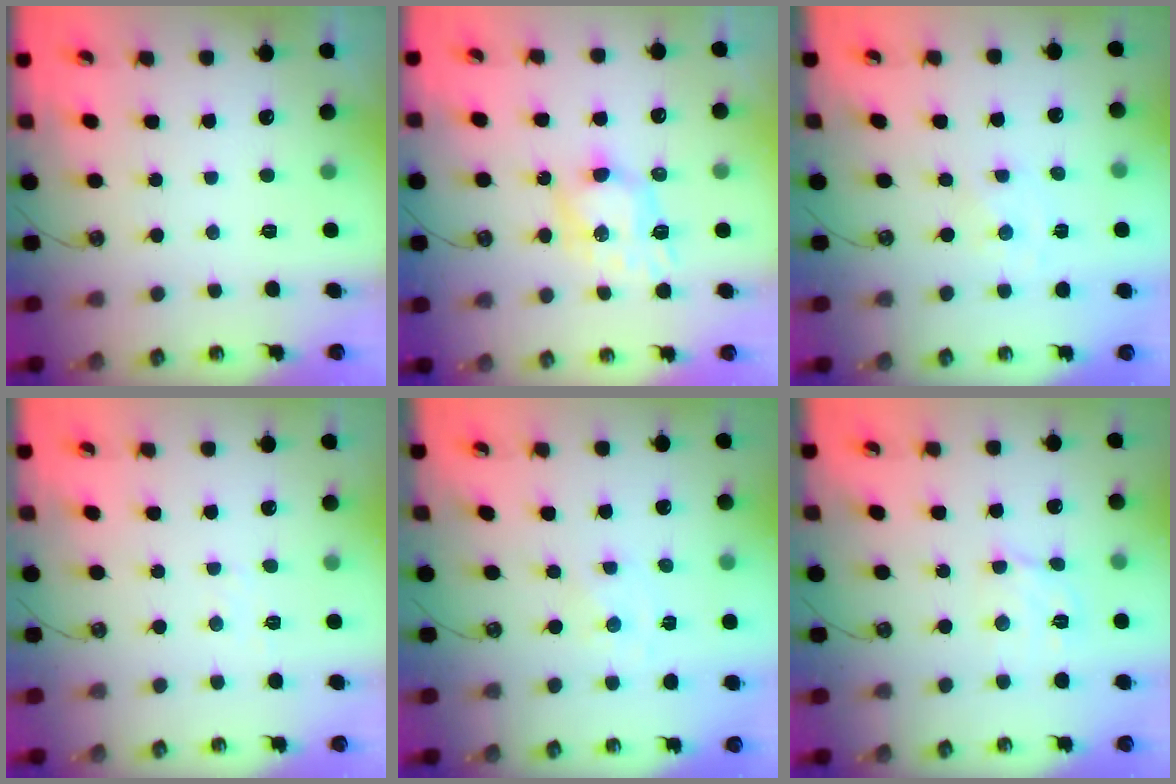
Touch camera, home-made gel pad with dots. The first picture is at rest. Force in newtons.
{"total": 8.0, "press": 8.0, "slide": 0.1}
{"total": 0.0}
{"total": 3.2, "press": 3.2, "slide": 0.4}
{"total": 0.0}
{"total": 5.6, "press": 5.6, "slide": 0.2}